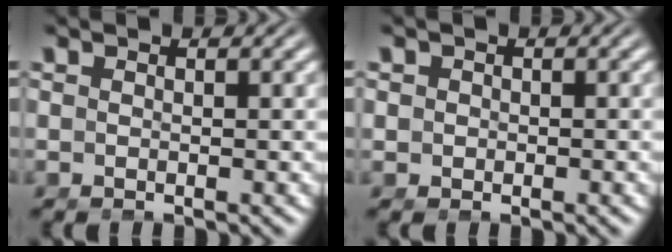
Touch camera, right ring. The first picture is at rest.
{"total": 1.9, "force": [0.0, 1.9, 0.5], "torque": [-0.020, -0.005, 0.001]}